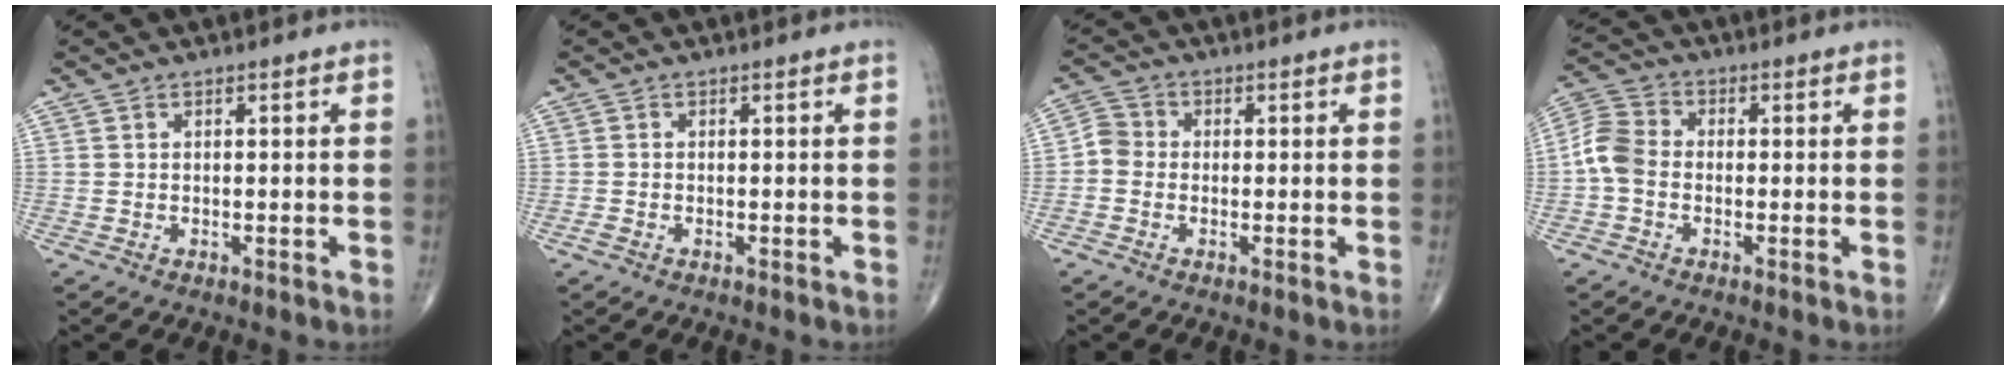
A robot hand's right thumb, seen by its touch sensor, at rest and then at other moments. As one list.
[{"total": 0.9, "force": [-0.5, 0.5, 0.5], "torque": [-0.016, 0.001, -0.011]}, {"total": 3.3, "force": [-0.8, 3.0, 1.2], "torque": [-0.010, 0.008, -0.029]}, {"total": 6.2, "force": [-1.1, 4.6, 4.0], "torque": [-0.079, 0.017, -0.039]}]